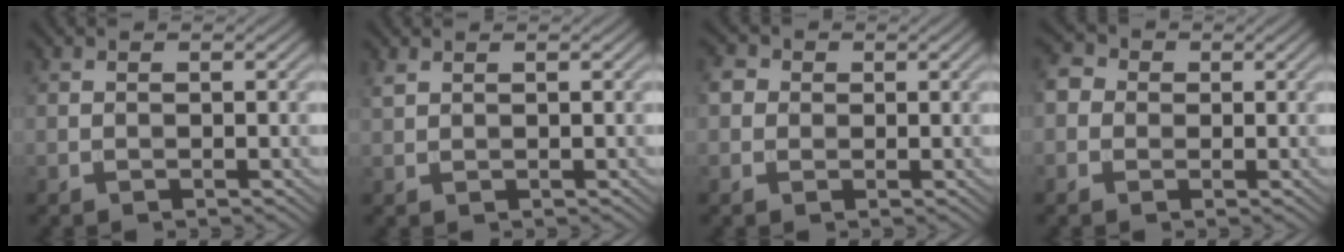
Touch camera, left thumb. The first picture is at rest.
{"total": 1.0, "force": [0.8, 0.3, 0.5], "torque": [-0.019, 0.000, 0.019]}
{"total": 2.9, "force": [0.4, 2.6, 1.0], "torque": [-0.033, 0.008, 0.000]}
{"total": 3.0, "force": [-0.1, 2.8, 1.0], "torque": [-0.030, 0.005, -0.009]}